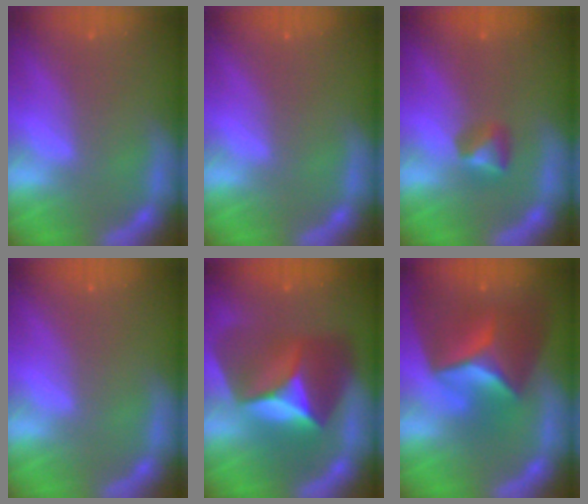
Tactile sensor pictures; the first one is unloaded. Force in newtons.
{"total": 0.0}
{"total": 1.9}
{"total": 0.0}
{"total": 10.0}
{"total": 10.0}